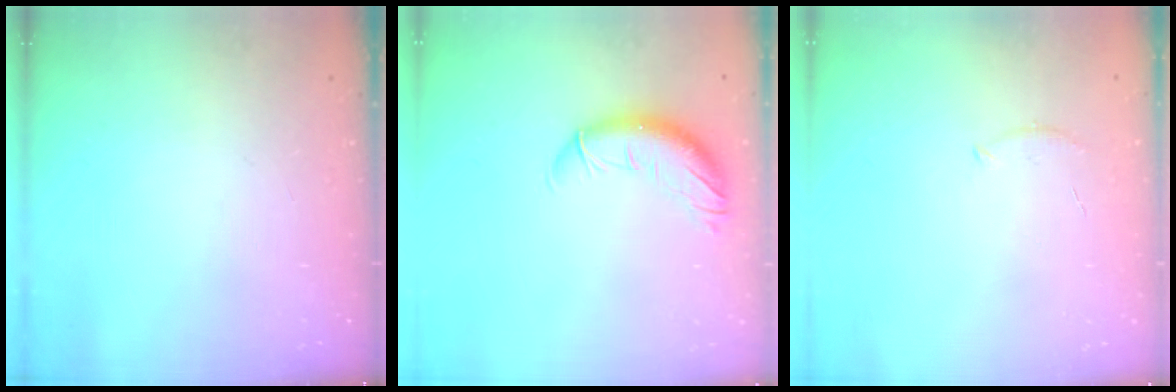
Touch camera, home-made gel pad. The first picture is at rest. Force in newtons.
{"total": 10.5, "press": 10.4, "slide": 1.7}
{"total": 5.5, "press": 5.2, "slide": 1.5}